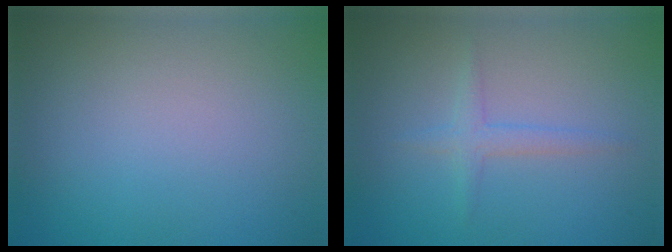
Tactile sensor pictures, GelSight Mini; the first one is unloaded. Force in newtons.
{"total": 1.6, "press": 1.6, "slide": 0.1}